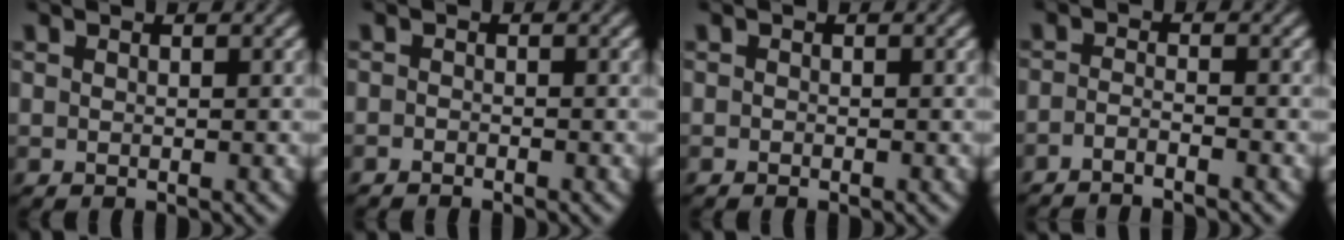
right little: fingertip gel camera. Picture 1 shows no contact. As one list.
[{"total": 1.3, "force": [-1.2, -0.4, -0.4], "torque": [0.012, -0.011, -0.016]}, {"total": 0.7, "force": [-0.6, -0.4, -0.2], "torque": [0.008, -0.006, -0.007]}, {"total": 2.8, "force": [-2.7, -0.1, 0.6], "torque": [-0.011, -0.014, -0.042]}]